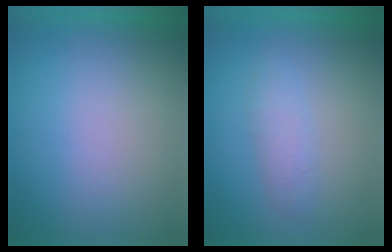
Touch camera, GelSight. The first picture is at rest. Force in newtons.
{"total": 2.2}